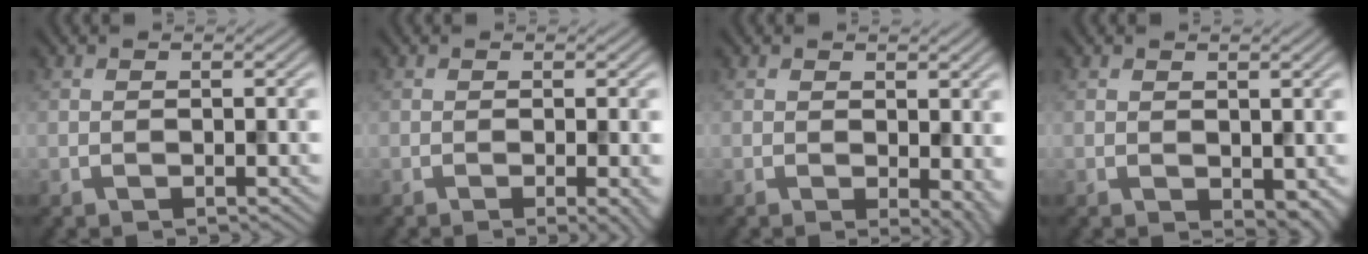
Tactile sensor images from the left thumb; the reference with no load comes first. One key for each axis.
{"total": 2.2, "fx": -0.5, "fy": 0.3, "fz": 2.1, "tx": -0.029, "ty": -0.003, "tz": -0.013}
{"total": 4.0, "fx": 0.0, "fy": 2.1, "fz": 3.5, "tx": -0.040, "ty": -0.011, "tz": 0.006}
{"total": 2.0, "fx": 0.3, "fy": 1.3, "fz": 1.4, "tx": -0.023, "ty": -0.008, "tz": 0.010}